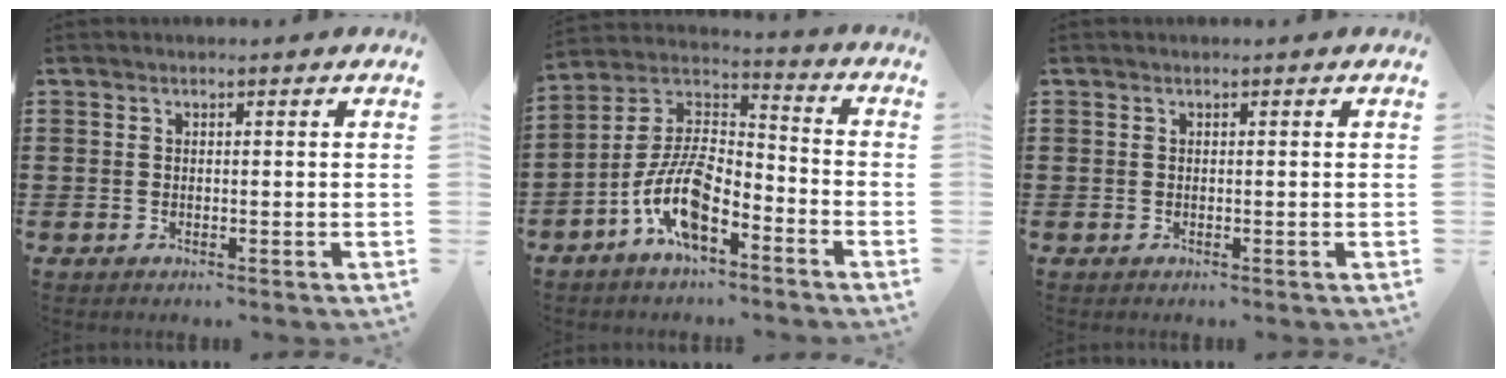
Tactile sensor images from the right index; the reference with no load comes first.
{"total": 10.9, "force": [-5.6, 4.2, 8.3], "torque": [-0.199, -0.009, -0.113]}
{"total": 0.0}